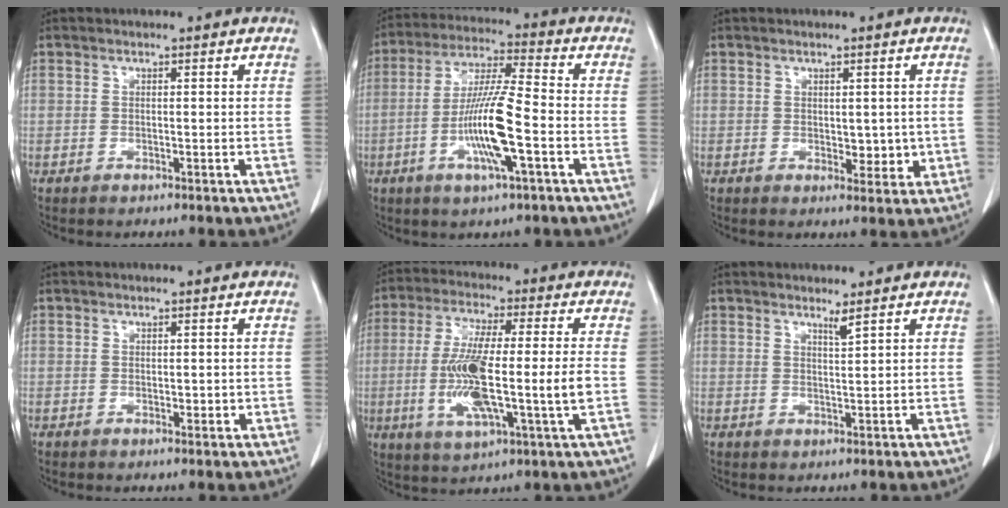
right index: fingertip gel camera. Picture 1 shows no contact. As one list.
[{"total": 12.2, "force": [-3.5, 0.6, 11.7], "torque": [-0.229, -0.007, -0.070]}, {"total": 3.5, "force": [0.0, 2.1, 2.9], "torque": [-0.028, -0.006, 0.007]}, {"total": 1.5, "force": [0.0, 0.9, 1.2], "torque": [-0.015, -0.002, 0.002]}, {"total": 14.8, "force": [-2.0, 1.1, 14.6], "torque": [-0.283, -0.010, -0.039]}, {"total": 1.4, "force": [1.2, -0.4, 0.7], "torque": [-0.017, -0.012, 0.023]}]